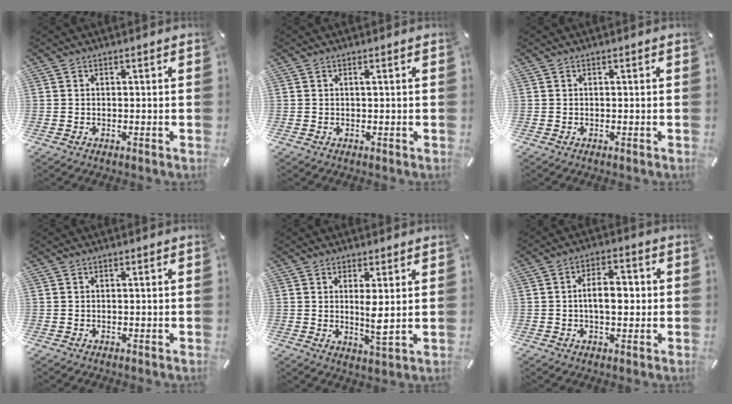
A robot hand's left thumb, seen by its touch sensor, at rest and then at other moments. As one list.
[{"total": 0.8, "force": [0.2, 0.0, 0.7], "torque": [-0.013, 0.000, 0.003]}, {"total": 0.0}, {"total": 0.0}, {"total": 5.2, "force": [1.2, 1.2, 4.9], "torque": [-0.088, -0.015, 0.016]}, {"total": 7.6, "force": [-0.2, 4.3, 6.3], "torque": [-0.091, 0.006, -0.010]}]